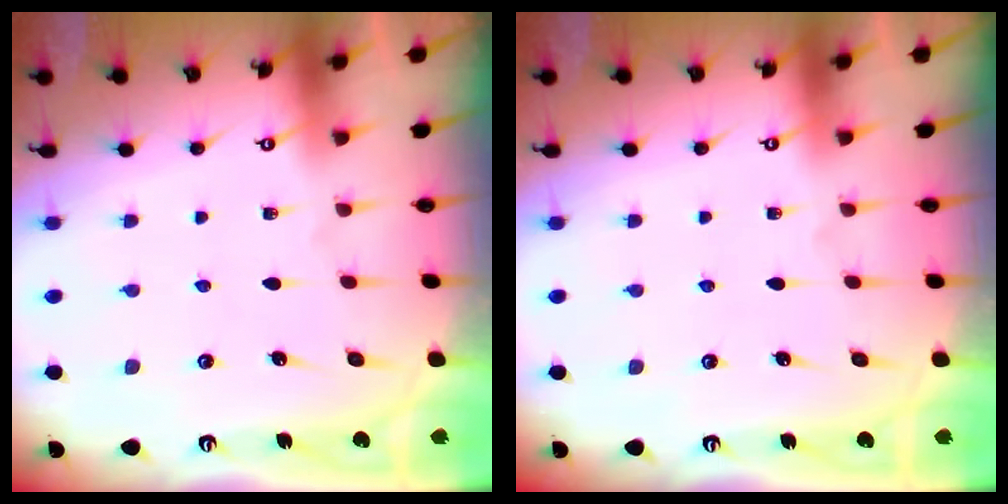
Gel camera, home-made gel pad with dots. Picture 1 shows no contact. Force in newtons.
{"total": 0.0}